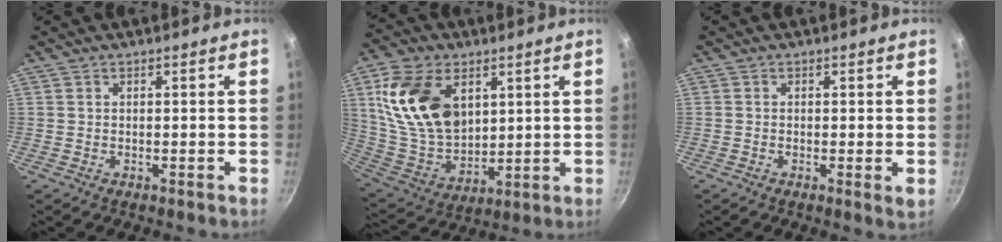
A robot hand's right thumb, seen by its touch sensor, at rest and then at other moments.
{"total": 19.5, "force": [6.4, 12.7, 13.3], "torque": [-0.224, -0.025, 0.136]}
{"total": 1.5, "force": [0.0, 0.2, 1.5], "torque": [-0.023, -0.008, -0.004]}